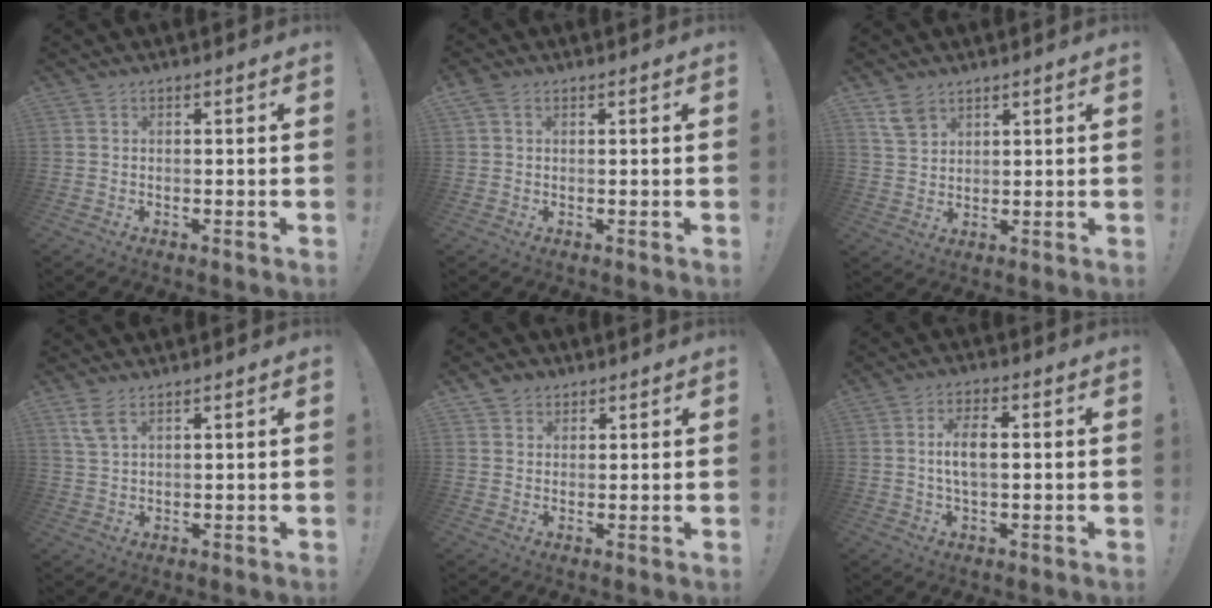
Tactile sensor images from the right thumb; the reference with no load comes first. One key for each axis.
{"total": 2.1, "fx": 1.0, "fy": 1.3, "fz": 1.3, "tx": -0.020, "ty": 0.001, "tz": 0.018}
{"total": 5.9, "fx": 4.2, "fy": 3.3, "fz": 2.3, "tx": -0.040, "ty": -0.018, "tz": 0.083}
{"total": 4.9, "fx": 3.4, "fy": 1.6, "fz": 3.2, "tx": -0.060, "ty": -0.013, "tz": 0.064}
{"total": 3.6, "fx": 2.3, "fy": 2.7, "fz": 0.3, "tx": 0.000, "ty": -0.012, "tz": 0.040}
{"total": 6.7, "fx": 0.5, "fy": 3.0, "fz": 5.9, "tx": -0.096, "ty": 0.001, "tz": 0.005}